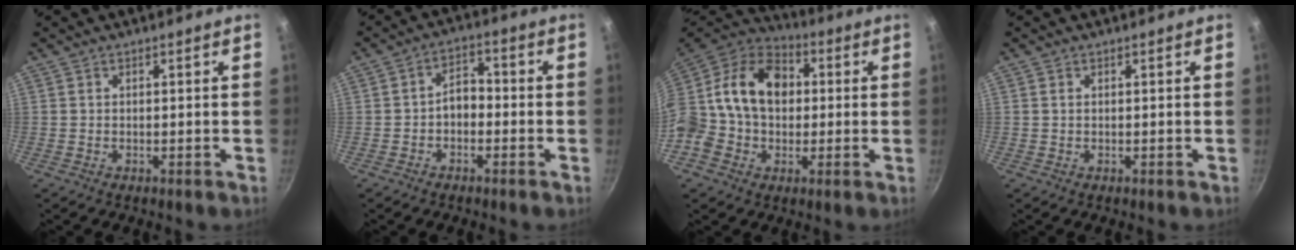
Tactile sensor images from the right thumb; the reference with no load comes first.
{"total": 4.6, "force": [-1.2, 3.0, 3.3], "torque": [-0.029, 0.023, -0.027]}
{"total": 21.0, "force": [0.4, 17.1, 12.1], "torque": [-0.215, 0.056, -0.004]}
{"total": 0.0}